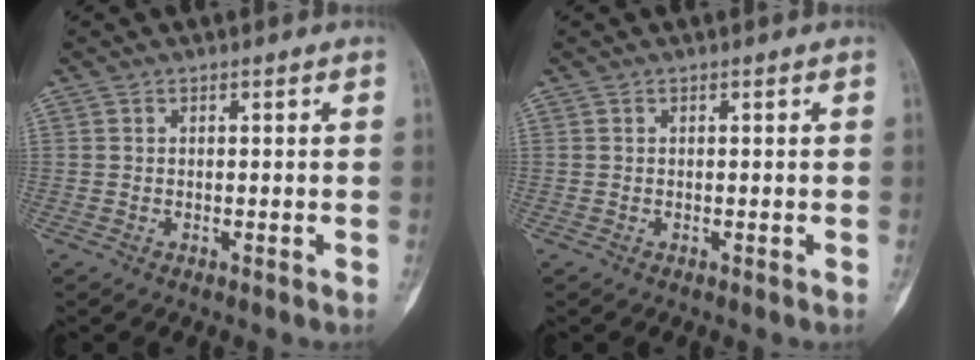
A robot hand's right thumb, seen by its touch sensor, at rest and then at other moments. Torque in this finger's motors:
{"motor_torque": [2.16, 2.18, 0.00, 0.00, 0.02]}